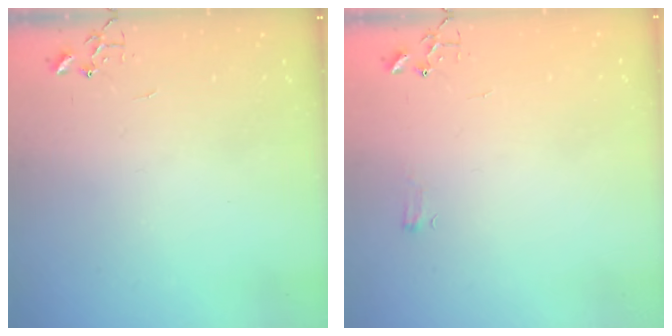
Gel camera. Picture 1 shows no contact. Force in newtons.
{"total": 3.9, "press": 3.8, "slide": 0.5}